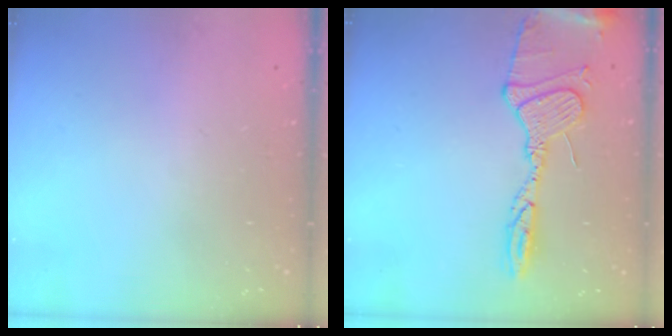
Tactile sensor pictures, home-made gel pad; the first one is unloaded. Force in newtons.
{"total": 14.7, "press": 14.6, "slide": 1.2}